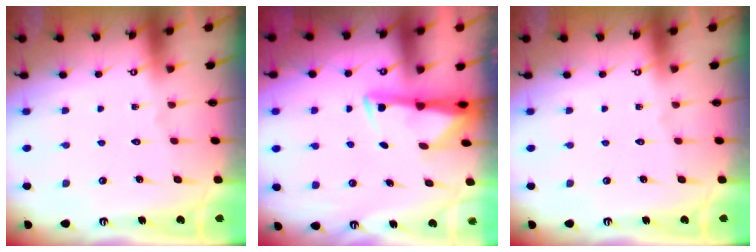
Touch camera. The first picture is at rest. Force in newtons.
{"total": 3.0, "press": 2.9, "slide": 0.5}
{"total": 0.0}